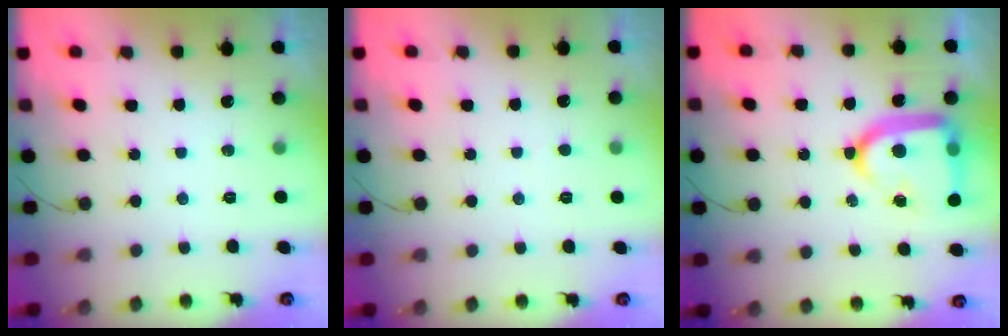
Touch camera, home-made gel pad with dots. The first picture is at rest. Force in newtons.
{"total": 2.7, "press": 2.7, "slide": 0.3}
{"total": 18.4, "press": 18.4, "slide": 1.7}